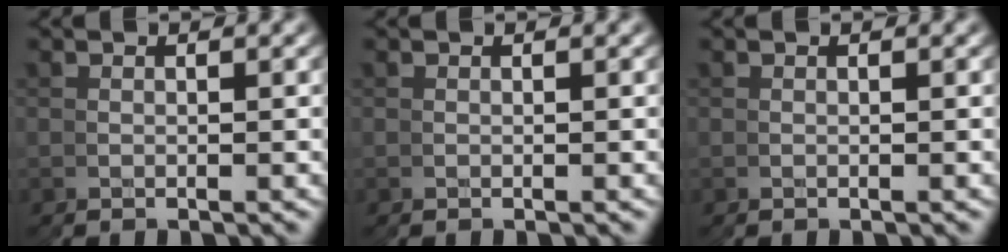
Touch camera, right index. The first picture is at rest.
{"total": 0.0}
{"total": 0.0}